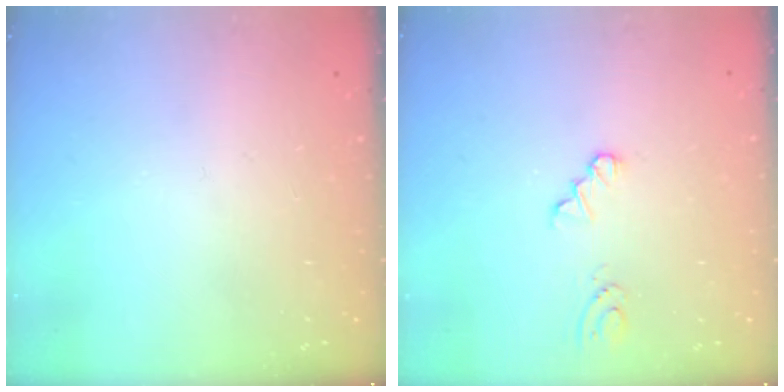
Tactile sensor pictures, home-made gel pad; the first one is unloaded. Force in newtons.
{"total": 1.4, "press": 1.4, "slide": 0.2}